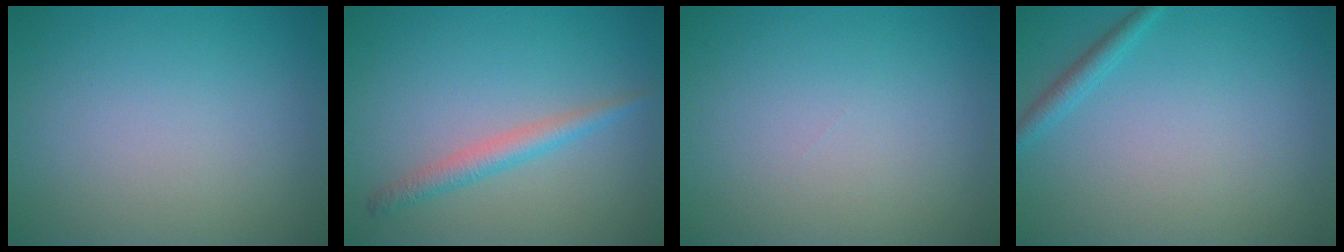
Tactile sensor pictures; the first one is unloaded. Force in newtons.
{"total": 2.2, "press": 2.2, "slide": 0.1}
{"total": 0.0}
{"total": 1.4, "press": 1.4, "slide": 0.1}